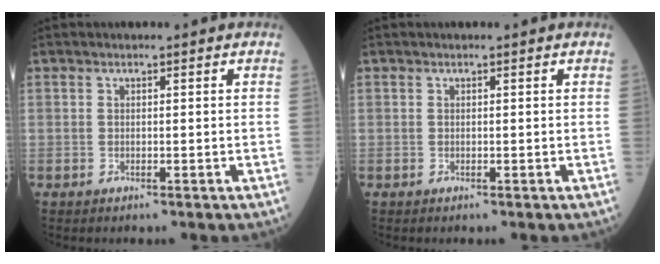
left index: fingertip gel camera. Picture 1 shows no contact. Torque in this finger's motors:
{"motor_torque": [-0.10, 0.10, 0.00, 0.00]}